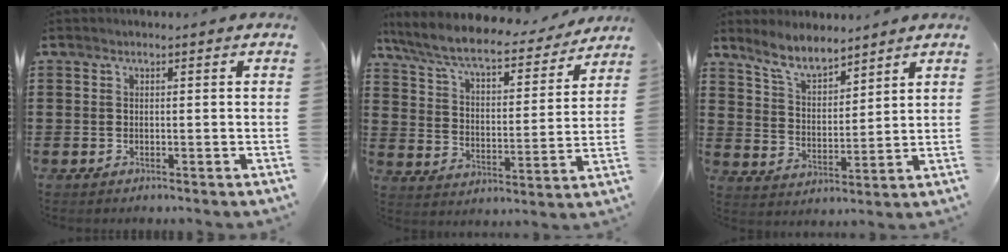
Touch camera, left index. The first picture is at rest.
{"total": 7.9, "force": [6.9, 1.2, 3.7], "torque": [-0.100, -0.037, 0.117]}
{"total": 6.6, "force": [6.0, 1.5, 2.5], "torque": [-0.071, -0.016, 0.109]}